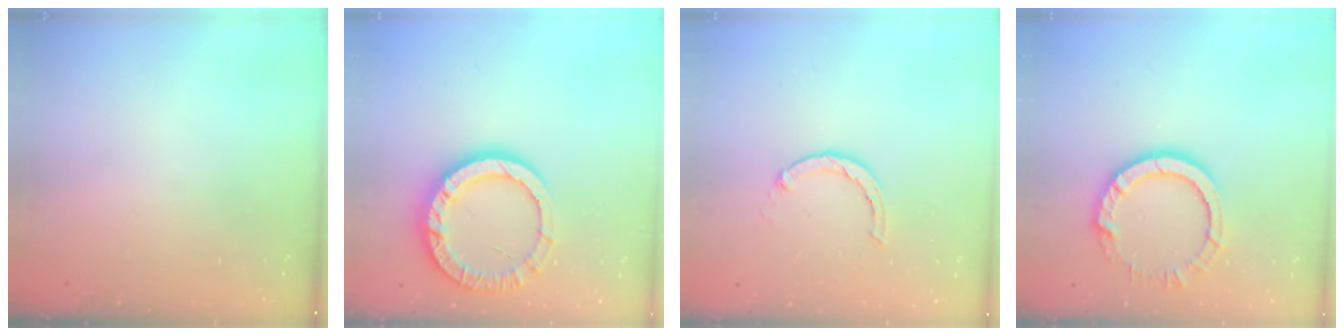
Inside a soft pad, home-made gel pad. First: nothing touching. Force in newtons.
{"total": 13.2, "press": 13.1, "slide": 1.6}
{"total": 2.4, "press": 2.4, "slide": 0.4}
{"total": 9.8, "press": 9.8, "slide": 0.4}